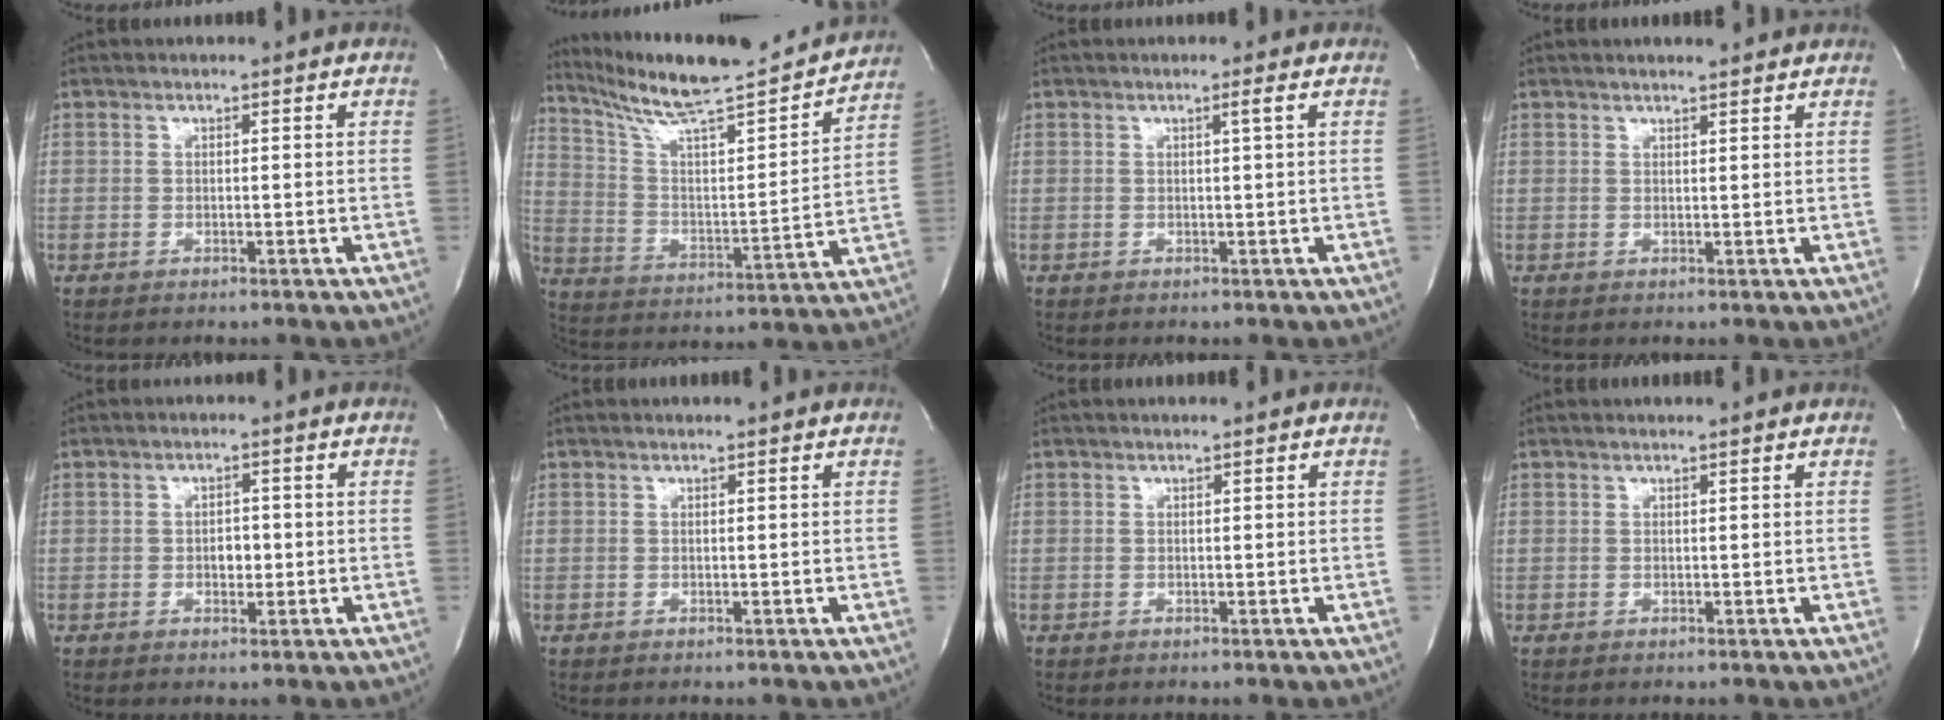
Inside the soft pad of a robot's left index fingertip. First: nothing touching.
{"total": 22.7, "force": [20.4, 1.6, 9.8], "torque": [-0.164, -0.019, 0.313]}
{"total": 0.8, "force": [0.2, -0.3, 0.7], "torque": [-0.017, -0.003, 0.008]}
{"total": 3.0, "force": [2.8, 0.4, 1.2], "torque": [-0.019, 0.007, 0.036]}
{"total": 2.0, "force": [-0.4, 1.3, 1.5], "torque": [-0.022, 0.001, -0.005]}
{"total": 0.6, "force": [0.5, -0.1, 0.2], "torque": [-0.004, 0.004, 0.010]}
{"total": 0.0}
{"total": 1.2, "force": [1.1, -0.1, 0.4], "torque": [-0.007, 0.008, 0.019]}